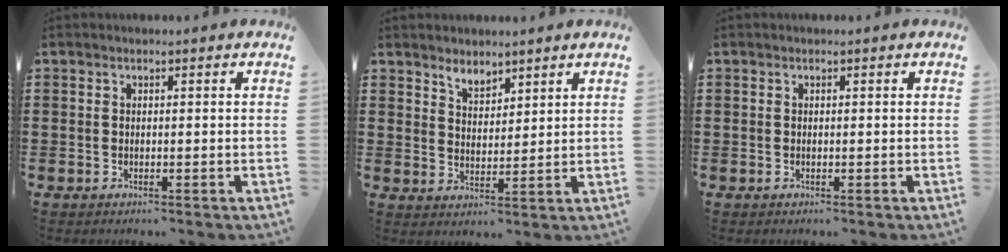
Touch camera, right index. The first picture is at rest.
{"total": 3.2, "force": [3.0, 1.1, 0.3], "torque": [-0.015, 0.003, 0.058]}
{"total": 0.0}